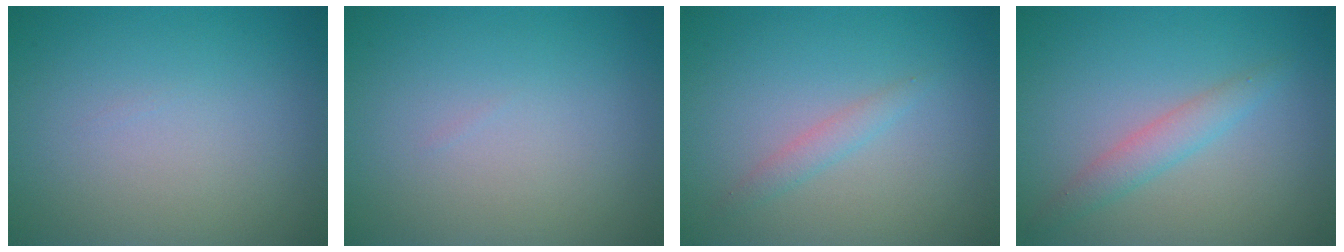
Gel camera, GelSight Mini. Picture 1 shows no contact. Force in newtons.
{"total": 0.0}
{"total": 1.2, "press": 1.2, "slide": 0.0}
{"total": 2.1, "press": 2.1, "slide": 0.1}